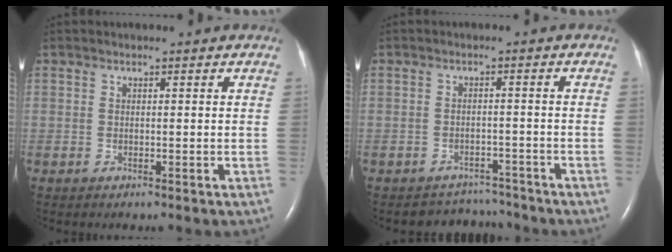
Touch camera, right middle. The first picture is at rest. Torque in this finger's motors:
{"motor_torque": [0.11, -0.17, -0.02, 0.00]}